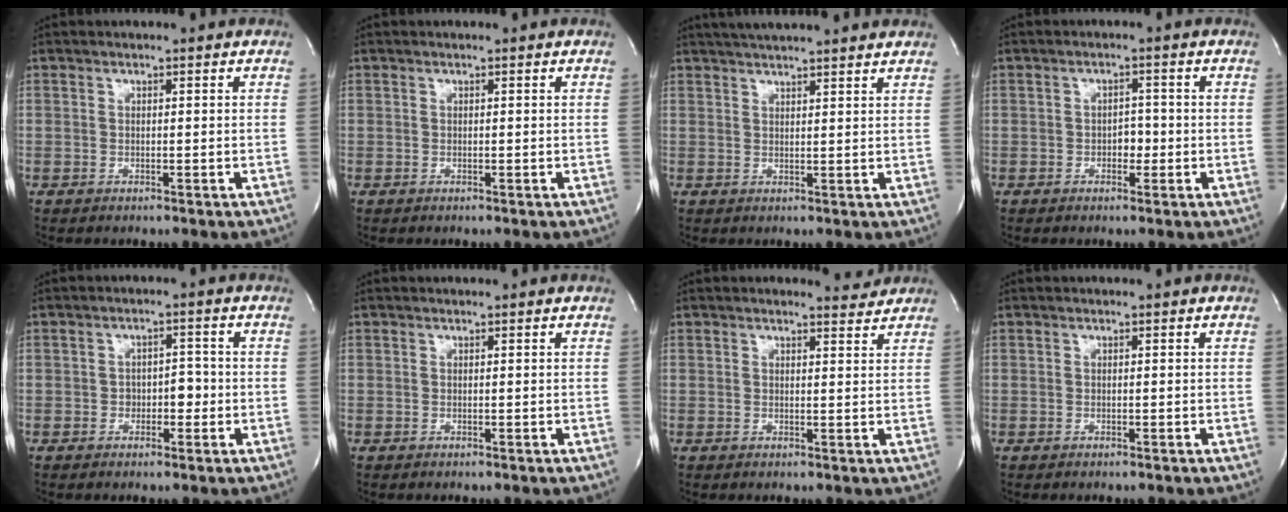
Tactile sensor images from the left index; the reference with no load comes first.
{"total": 0.0}
{"total": 11.1, "force": [9.9, 0.6, 5.0], "torque": [-0.082, 0.029, 0.130]}
{"total": 2.0, "force": [-0.7, 1.3, 1.4], "torque": [-0.016, 0.005, -0.010]}
{"total": 2.9, "force": [-0.8, 1.8, 2.1], "torque": [-0.022, 0.009, -0.011]}
{"total": 0.6, "force": [0.6, 0.0, 0.1], "torque": [-0.005, -0.001, 0.005]}
{"total": 2.1, "force": [2.1, 0.1, -0.1], "torque": [-0.009, -0.013, 0.022]}
{"total": 0.0}